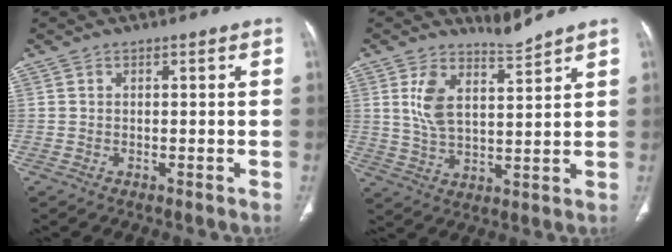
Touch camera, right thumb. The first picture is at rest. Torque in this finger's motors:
{"motor_torque": [-0.03, 0.04, 0.04, 0.05, 0.18]}